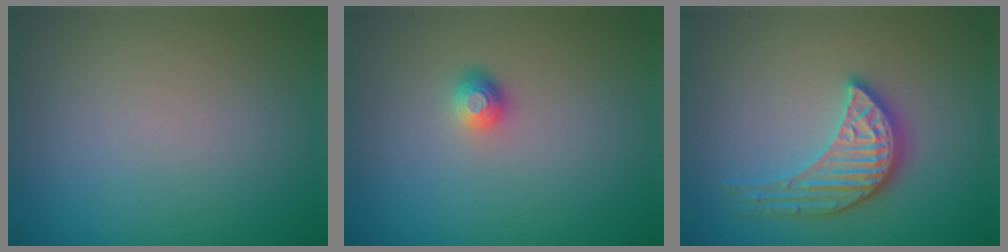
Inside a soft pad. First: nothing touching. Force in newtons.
{"total": 1.1, "press": 1.0, "slide": 0.3}
{"total": 3.9, "press": 3.5, "slide": 1.6}